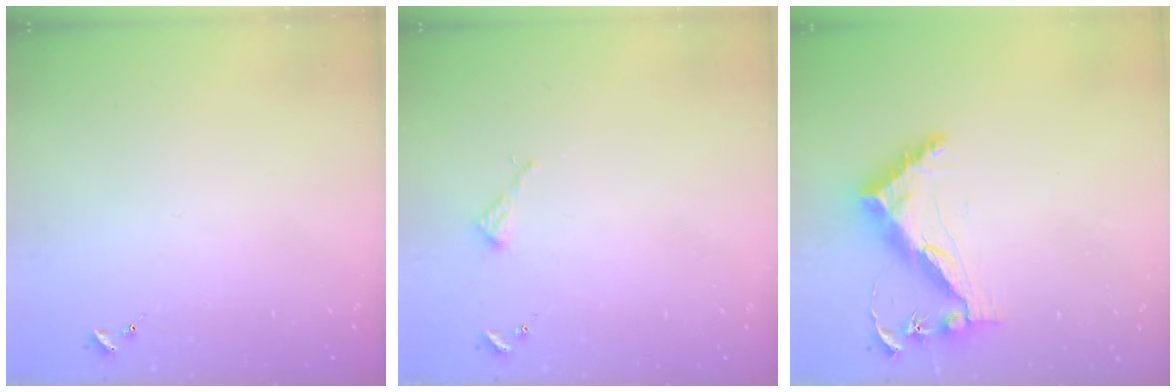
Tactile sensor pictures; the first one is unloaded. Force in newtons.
{"total": 2.2, "press": 2.2, "slide": 0.2}
{"total": 12.8, "press": 12.8, "slide": 0.8}